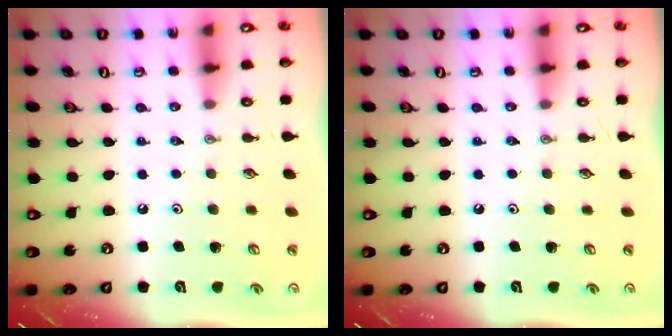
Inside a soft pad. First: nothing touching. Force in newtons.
{"total": 0.0}